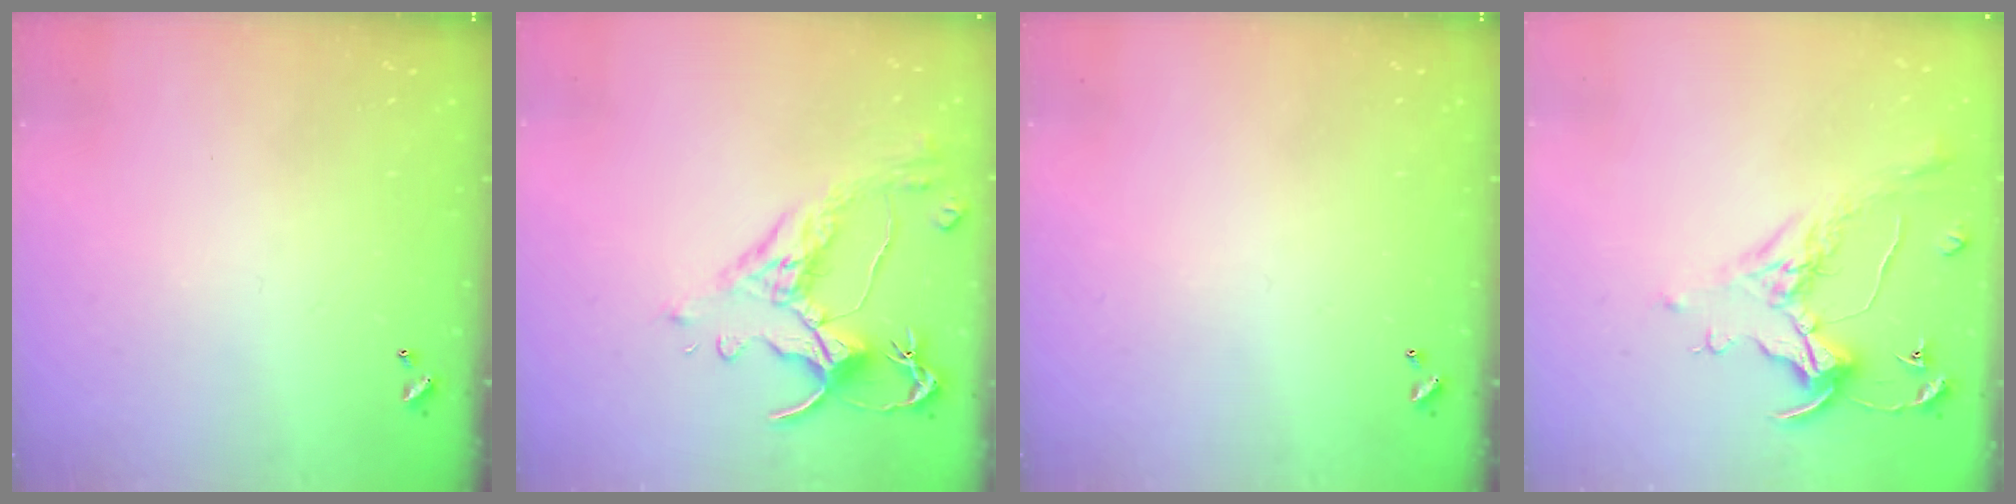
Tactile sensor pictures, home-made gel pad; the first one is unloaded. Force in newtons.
{"total": 3.3, "press": 3.0, "slide": 1.4}
{"total": 0.0}
{"total": 0.8, "press": 0.7, "slide": 0.5}